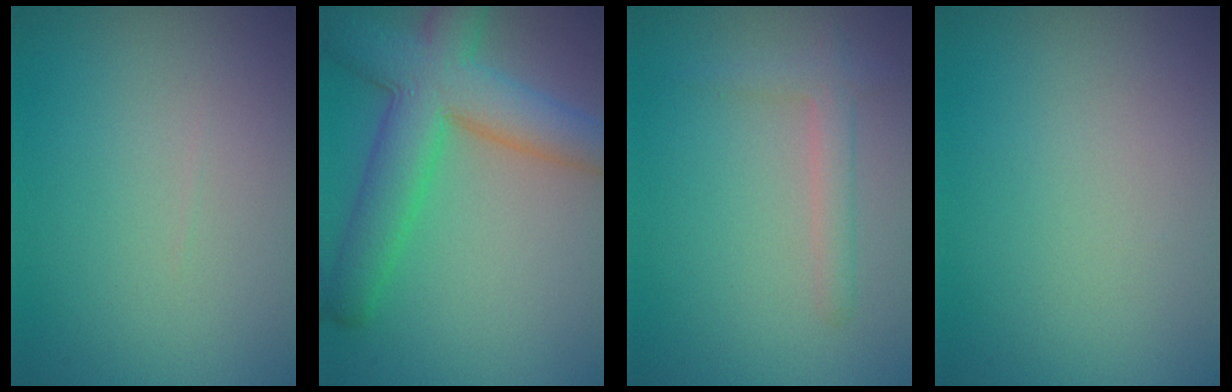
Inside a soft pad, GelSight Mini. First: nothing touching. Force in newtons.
{"total": 8.2, "press": 8.2, "slide": 0.3}
{"total": 1.8, "press": 1.8, "slide": 0.2}
{"total": 0.0}